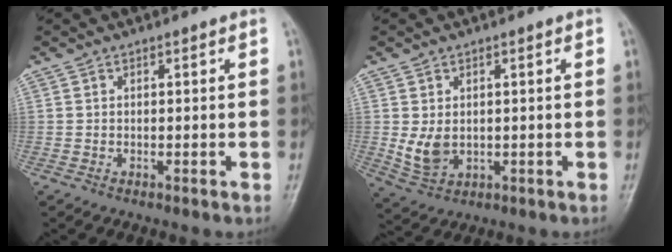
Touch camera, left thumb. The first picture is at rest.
{"total": 5.8, "force": [0.0, 4.2, 3.9], "torque": [-0.061, -0.007, 0.014]}